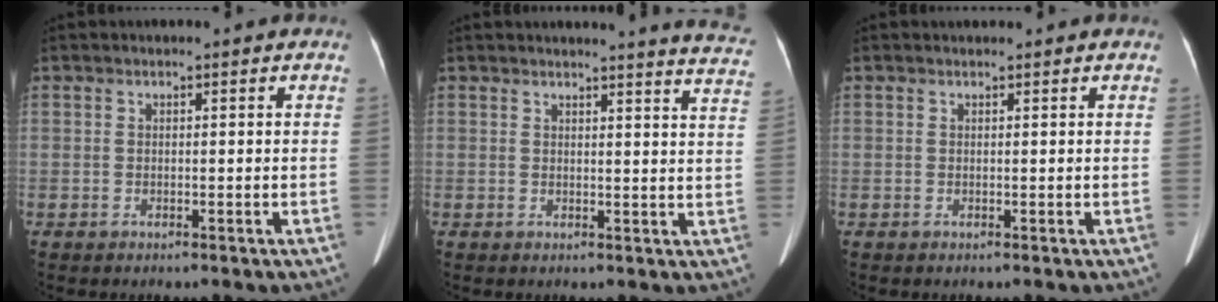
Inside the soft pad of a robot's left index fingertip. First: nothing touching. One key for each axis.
{"total": 10.8, "fx": 10.6, "fy": -0.5, "fz": 2.2, "tx": -0.012, "ty": -0.078, "tz": 0.087}
{"total": 0.7, "fx": 0.7, "fy": 0.1, "fz": 0.2, "tx": -0.009, "ty": 0.012, "tz": 0.014}